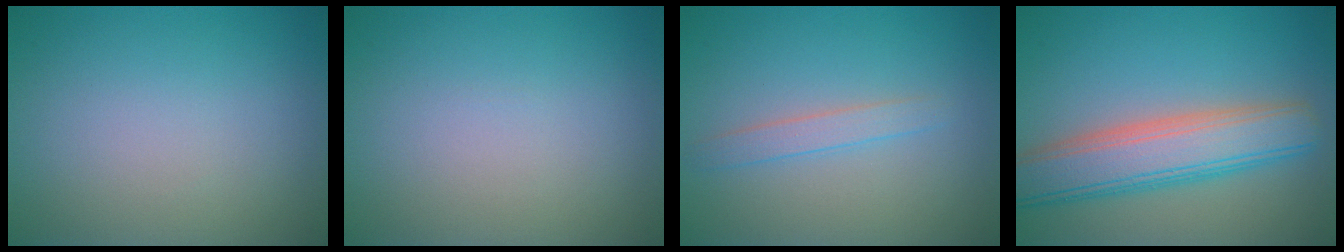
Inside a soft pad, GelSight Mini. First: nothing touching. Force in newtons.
{"total": 0.0}
{"total": 1.6, "press": 1.6, "slide": 0.1}
{"total": 7.0, "press": 7.0, "slide": 0.6}